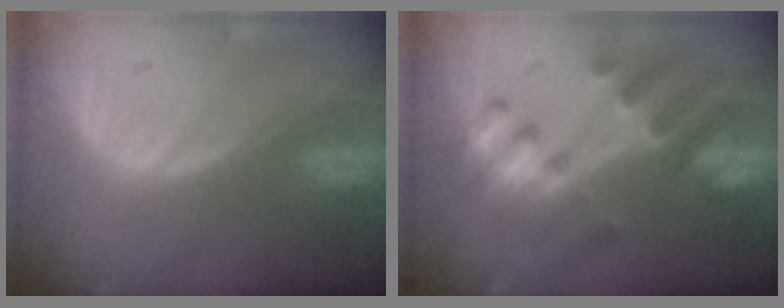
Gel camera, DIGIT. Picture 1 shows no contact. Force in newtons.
{"total": 7.6, "press": 7.5, "slide": 1.1}